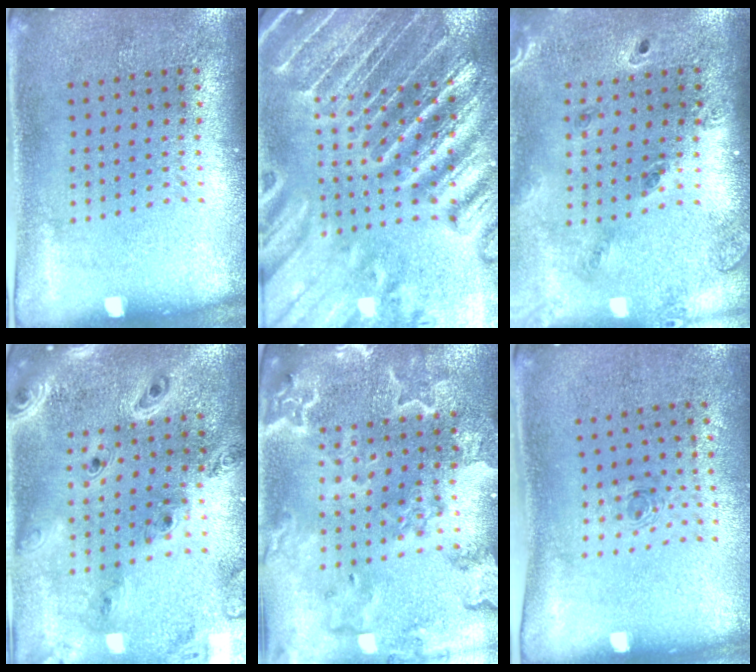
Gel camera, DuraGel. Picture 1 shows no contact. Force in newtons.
{"total": 5.0, "press": 4.4, "slide": 2.3}
{"total": 1.4, "press": 1.3, "slide": 0.2}
{"total": 2.5, "press": 2.3, "slide": 1.1}
{"total": 3.6, "press": 3.1, "slide": 1.7}
{"total": 0.7, "press": 0.3, "slide": 0.6}